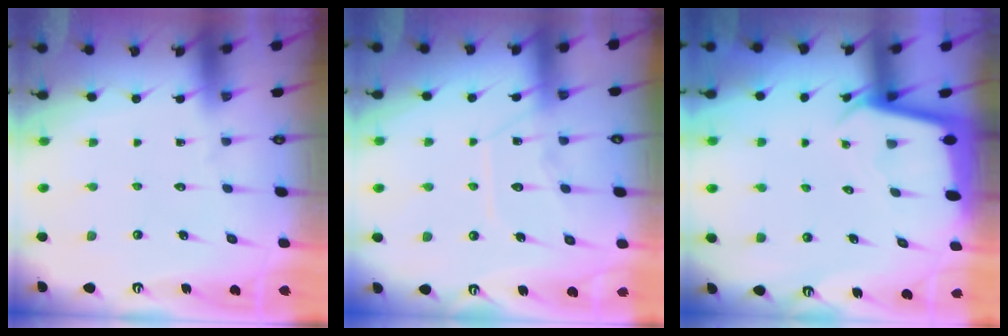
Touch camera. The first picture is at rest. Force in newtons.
{"total": 10.5, "press": 10.5, "slide": 1.0}
{"total": 2.3, "press": 2.3, "slide": 0.1}